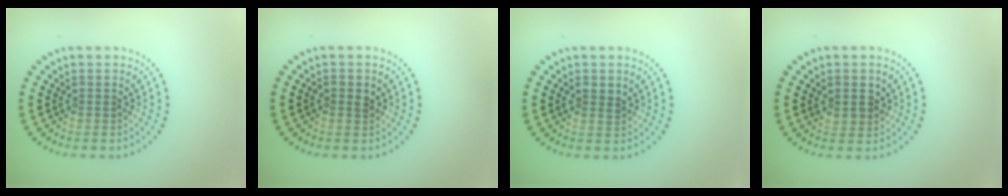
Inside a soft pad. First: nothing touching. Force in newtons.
{"total": 1.2, "press": 1.2, "slide": 0.1}
{"total": 1.4, "press": 1.4, "slide": 0.4}
{"total": 2.0, "press": 1.9, "slide": 0.5}